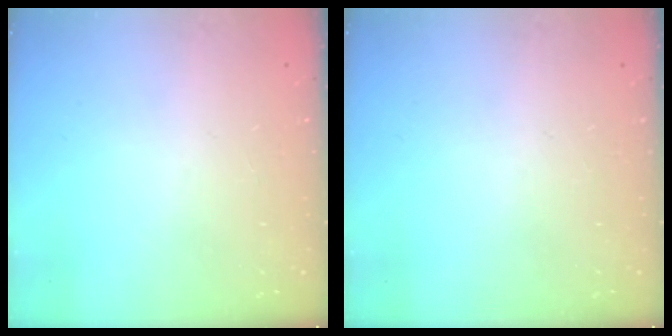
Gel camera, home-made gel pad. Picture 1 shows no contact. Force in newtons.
{"total": 0.0}